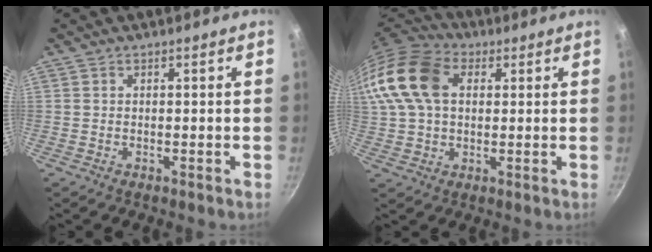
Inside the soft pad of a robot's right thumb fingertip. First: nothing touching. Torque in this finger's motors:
{"motor_torque": [2.51, 2.50, 1.79, -0.27, 0.71]}